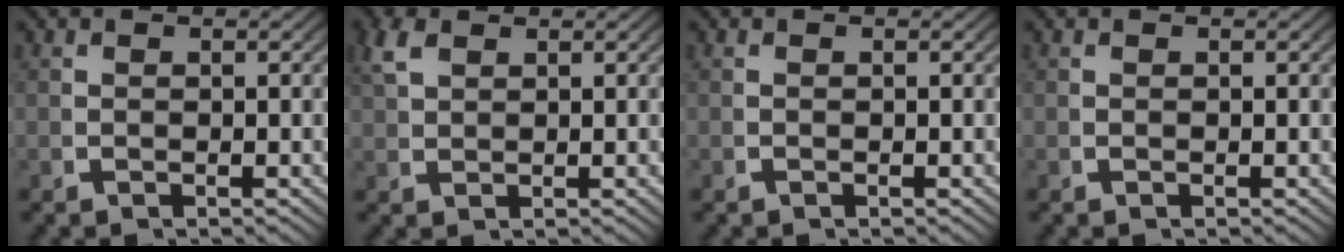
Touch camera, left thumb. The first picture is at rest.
{"total": 2.0, "force": [1.8, 0.5, 0.8], "torque": [-0.022, 0.003, 0.044]}
{"total": 0.0}
{"total": 0.0}